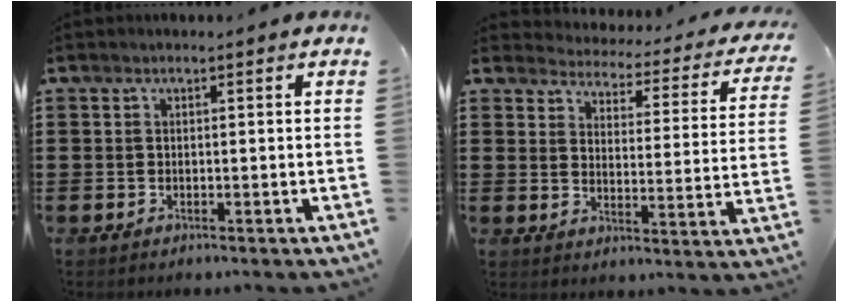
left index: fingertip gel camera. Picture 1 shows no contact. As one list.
[{"total": 2.7, "force": [2.7, 0.2, 0.3], "torque": [-0.028, -0.029, 0.037]}]